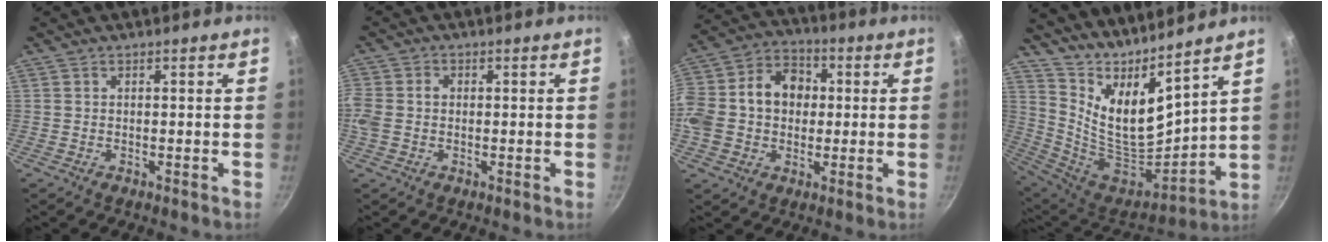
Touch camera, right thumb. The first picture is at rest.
{"total": 5.6, "force": [-0.3, 4.4, 3.5], "torque": [-0.081, 0.007, -0.016]}
{"total": 18.5, "force": [0.9, 14.6, 11.3], "torque": [-0.204, 0.047, 0.003]}
{"total": 15.4, "force": [11.3, 3.6, 9.8], "torque": [-0.160, -0.133, 0.225]}